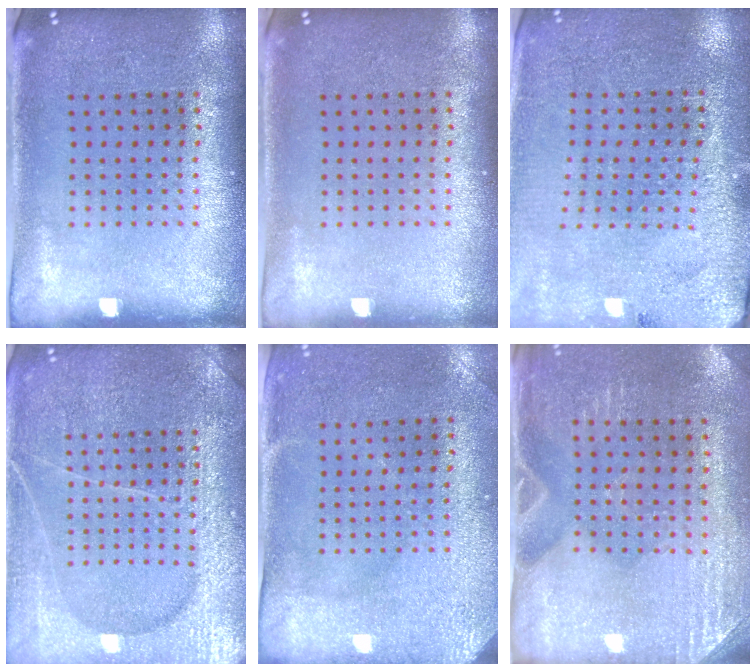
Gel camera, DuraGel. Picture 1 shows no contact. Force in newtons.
{"total": 0.0}
{"total": 2.8, "press": 2.8, "slide": 0.2}
{"total": 6.7, "press": 6.6, "slide": 0.9}
{"total": 3.0, "press": 2.4, "slide": 1.8}
{"total": 2.9, "press": 2.6, "slide": 1.1}